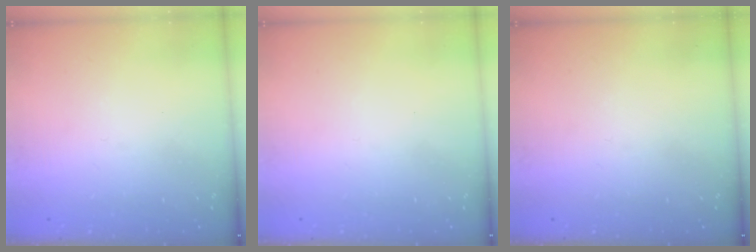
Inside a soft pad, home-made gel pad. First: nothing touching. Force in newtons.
{"total": 1.7, "press": 1.6, "slide": 0.1}
{"total": 0.0}